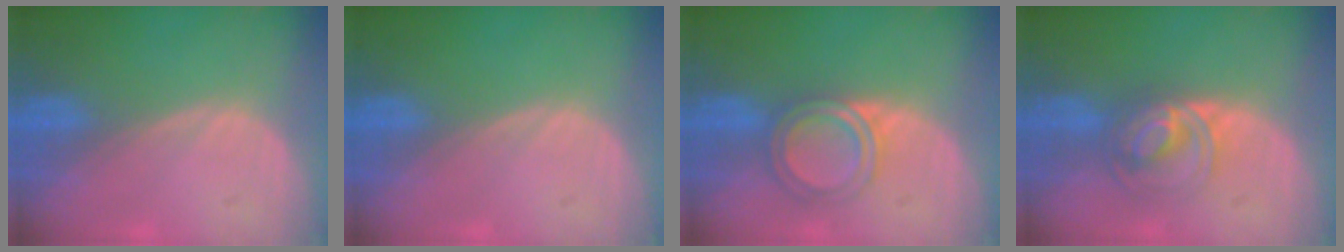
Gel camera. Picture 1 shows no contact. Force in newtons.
{"total": 0.0}
{"total": 4.7, "press": 4.7, "slide": 0.2}
{"total": 6.6, "press": 5.8, "slide": 3.2}